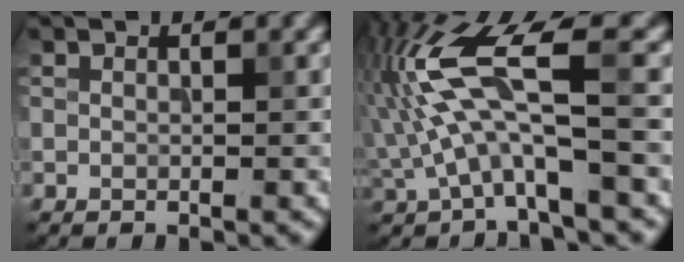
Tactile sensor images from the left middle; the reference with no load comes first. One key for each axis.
{"total": 8.3, "fx": -0.1, "fy": 2.3, "fz": 8.0, "tx": -0.171, "ty": 0.020, "tz": -0.004}